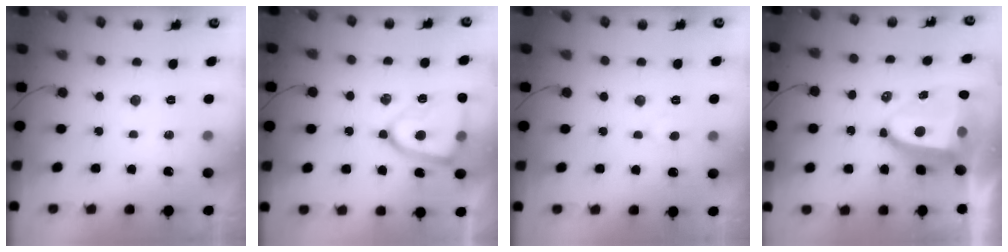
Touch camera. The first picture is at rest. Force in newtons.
{"total": 14.8, "press": 14.7, "slide": 1.5}
{"total": 4.5, "press": 4.4, "slide": 0.3}
{"total": 10.5, "press": 10.4, "slide": 1.4}